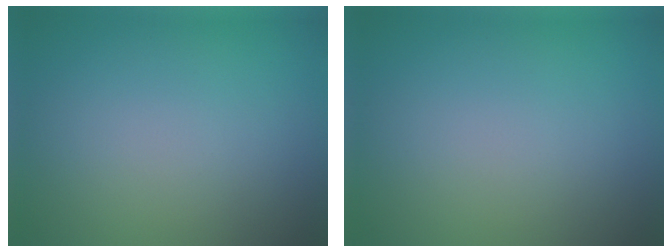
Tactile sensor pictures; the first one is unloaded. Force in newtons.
{"total": 0.0}